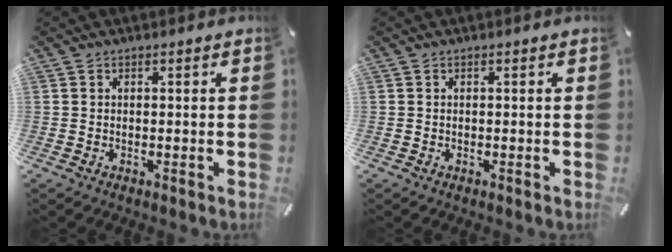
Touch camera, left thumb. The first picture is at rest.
{"total": 0.0}